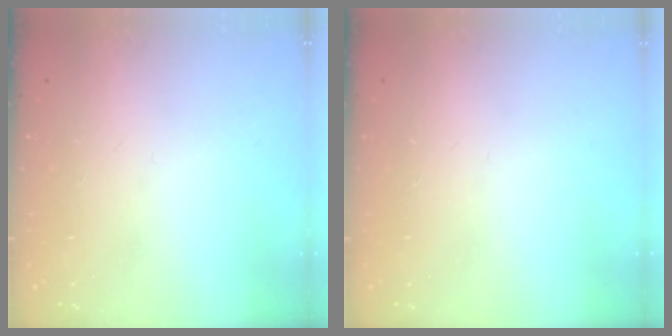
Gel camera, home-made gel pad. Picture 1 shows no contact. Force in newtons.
{"total": 0.0}